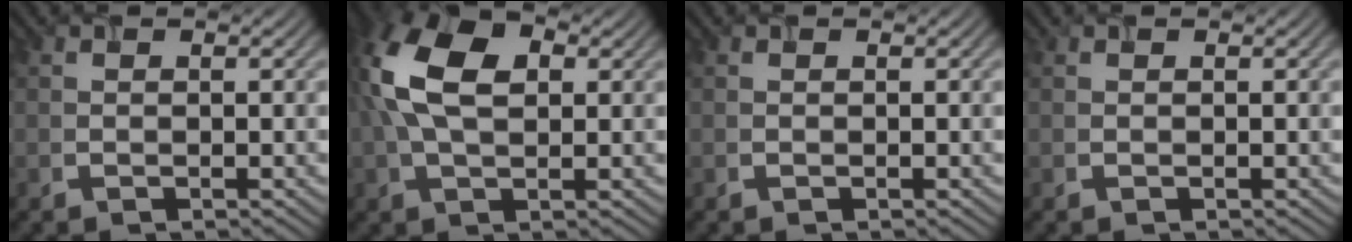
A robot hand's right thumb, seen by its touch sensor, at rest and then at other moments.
{"total": 11.3, "force": [2.1, 6.5, 9.1], "torque": [-0.214, 0.021, 0.034]}
{"total": 0.0}
{"total": 0.0}